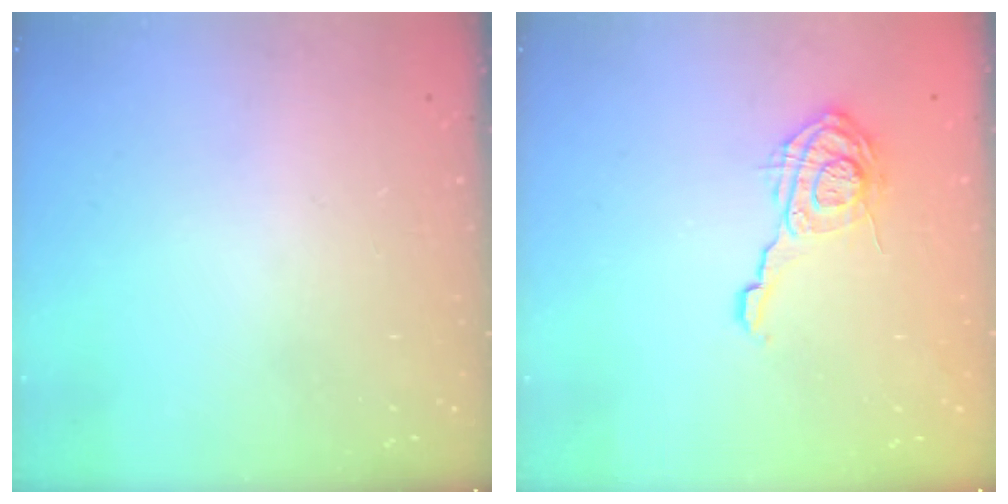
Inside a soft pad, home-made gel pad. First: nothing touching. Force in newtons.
{"total": 13.0, "press": 13.0, "slide": 0.3}